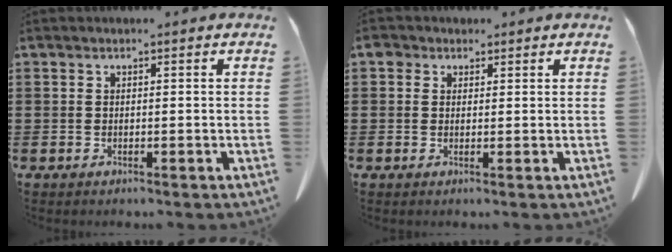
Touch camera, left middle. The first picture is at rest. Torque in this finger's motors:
{"motor_torque": [0.05, 0.00, 0.00, 0.01]}